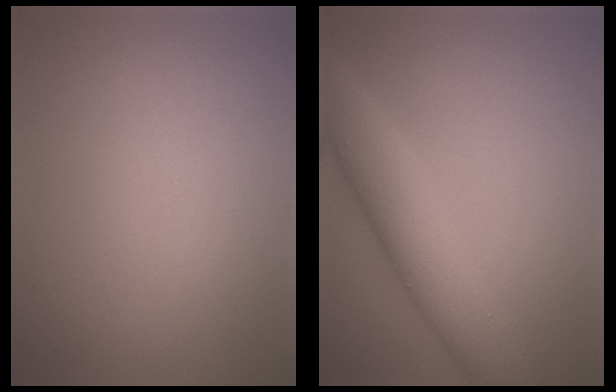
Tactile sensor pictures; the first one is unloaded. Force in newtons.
{"total": 7.0, "press": 7.0, "slide": 0.1}